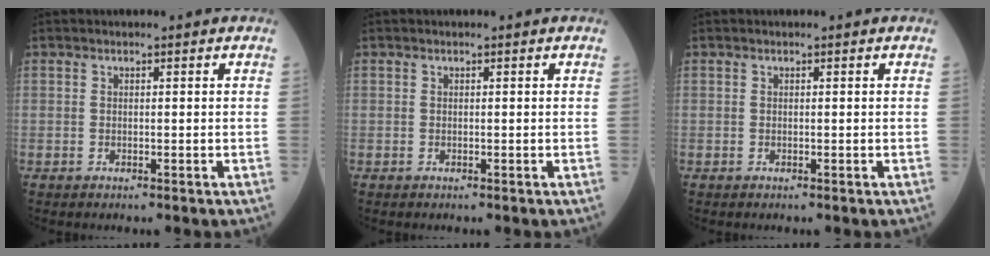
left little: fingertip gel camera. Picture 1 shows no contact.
{"total": 0.0}
{"total": 0.0}